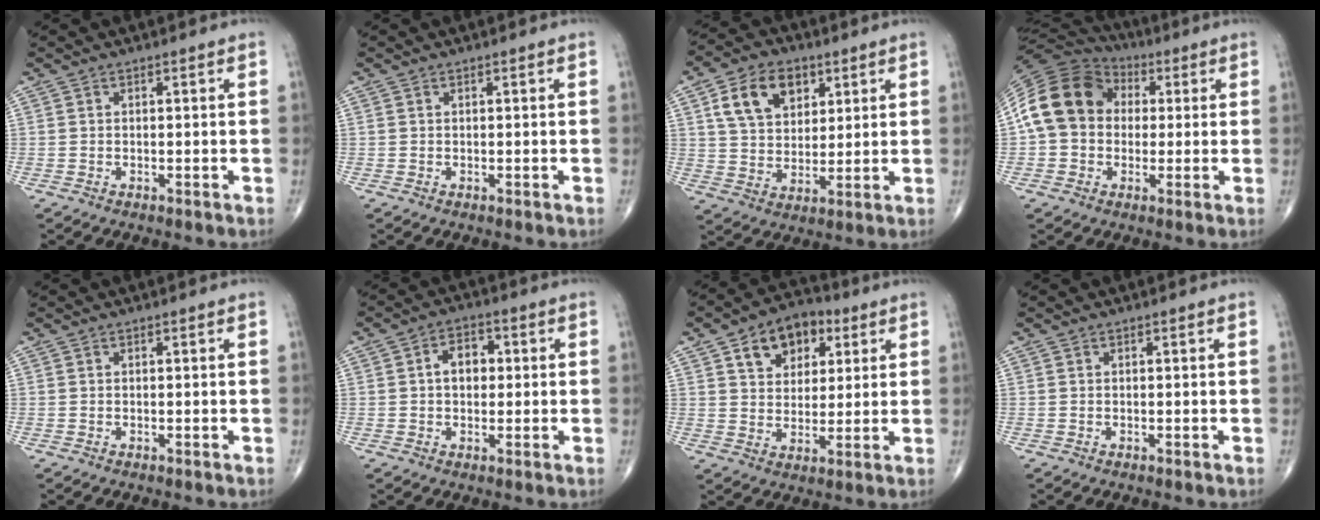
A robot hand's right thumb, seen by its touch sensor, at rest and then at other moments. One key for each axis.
{"total": 0.0}
{"total": 12.4, "fx": 5.2, "fy": 8.6, "fz": 7.3, "tx": -0.097, "ty": -0.013, "tz": 0.094}
{"total": 15.9, "fx": 2.1, "fy": 12.8, "fz": 9.3, "tx": -0.166, "ty": 0.034, "tz": 0.030}
{"total": 0.0}
{"total": 5.7, "fx": 0.6, "fy": 4.0, "fz": 4.0, "tx": -0.048, "ty": 0.015, "tz": 0.003}
{"total": 11.9, "fx": 5.2, "fy": 8.3, "fz": 6.7, "tx": -0.065, "ty": -0.008, "tz": 0.081}
{"total": 0.0}